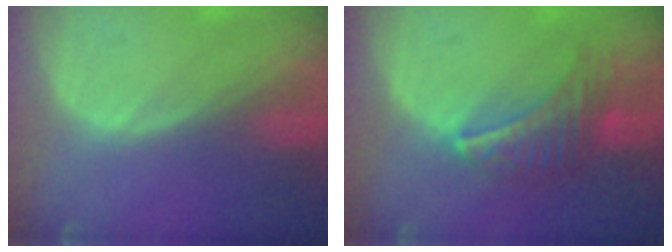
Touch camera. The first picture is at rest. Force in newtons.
{"total": 6.5, "press": 6.5, "slide": 0.9}